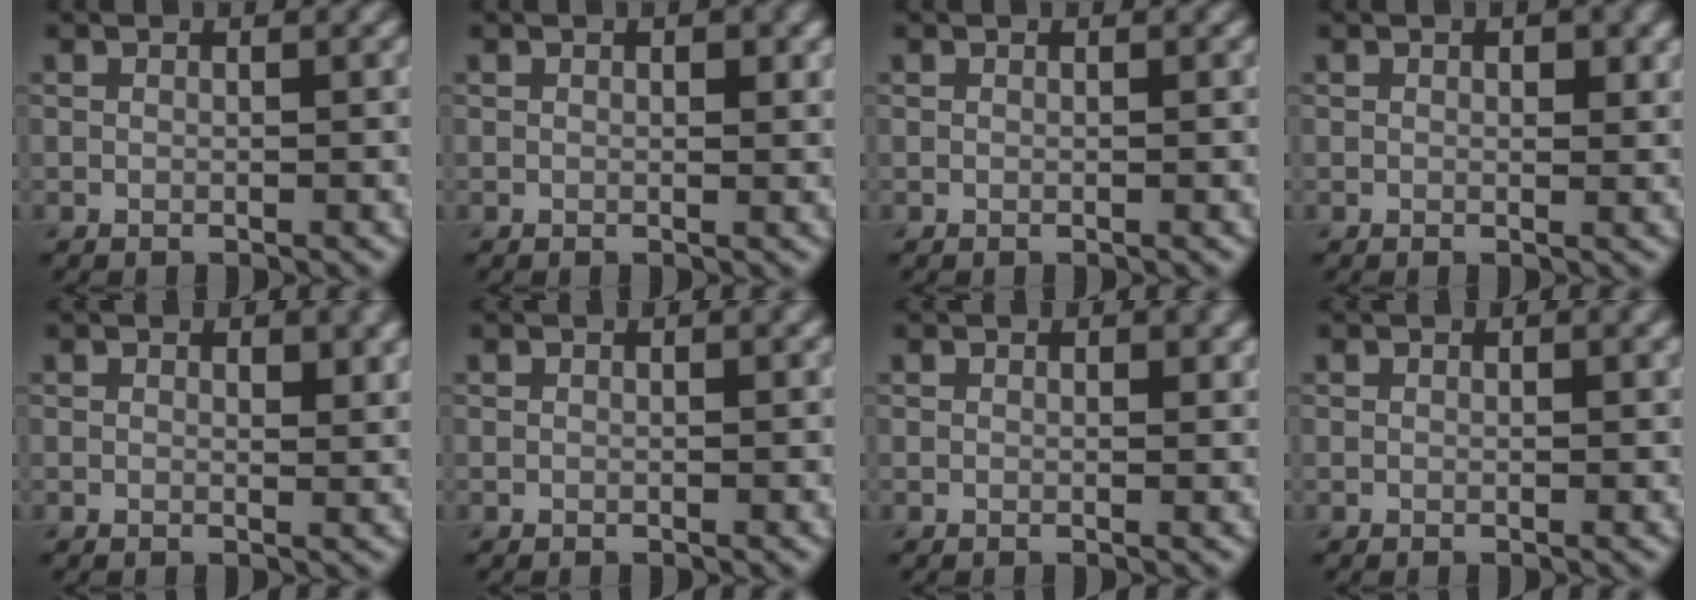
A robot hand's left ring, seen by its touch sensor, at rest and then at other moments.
{"total": 1.1, "force": [0.4, 0.5, 0.9], "torque": [-0.009, -0.002, 0.006]}
{"total": 0.0}
{"total": 1.4, "force": [0.5, 0.7, 1.1], "torque": [-0.011, -0.003, 0.007]}
{"total": 1.3, "force": [0.7, 0.6, 1.0], "torque": [-0.010, -0.004, 0.013]}
{"total": 0.0}
{"total": 0.7, "force": [0.4, 0.3, 0.5], "torque": [-0.006, -0.002, 0.006]}
{"total": 0.0}